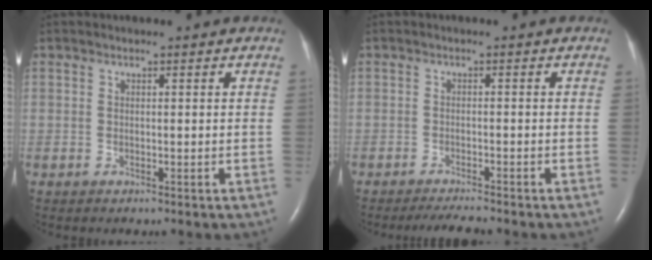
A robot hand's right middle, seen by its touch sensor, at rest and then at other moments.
{"total": 3.6, "force": [-3.3, -0.1, 1.4], "torque": [-0.027, -0.013, -0.051]}